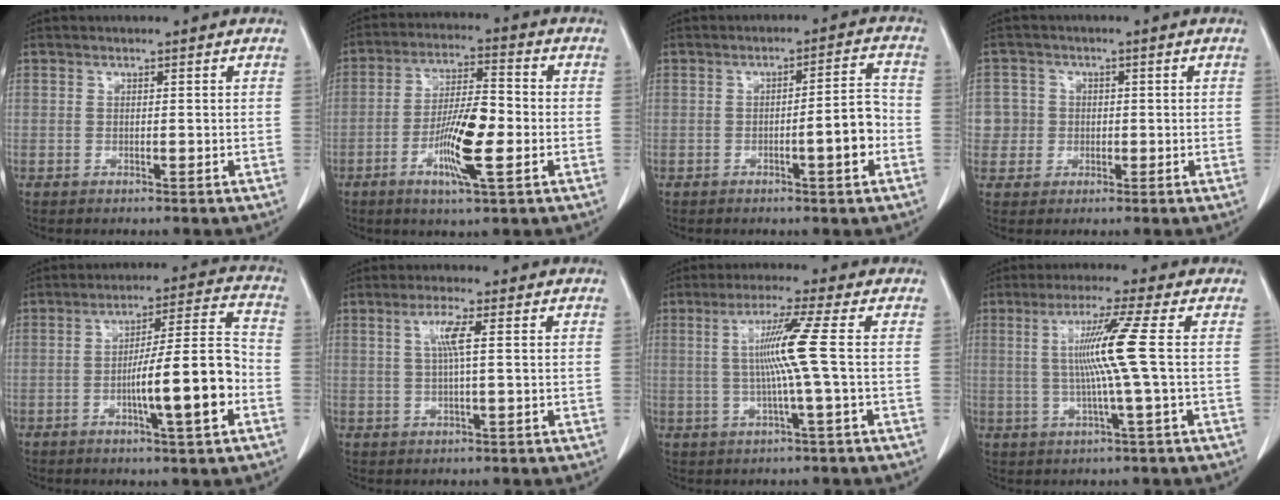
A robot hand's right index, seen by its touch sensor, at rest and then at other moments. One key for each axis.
{"total": 10.6, "fx": -3.2, "fy": 1.5, "fz": 9.9, "tx": -0.185, "ty": -0.004, "tz": -0.060}
{"total": 6.0, "fx": -2.1, "fy": 0.4, "fz": 5.6, "tx": -0.076, "ty": 0.012, "tz": -0.029}
{"total": 3.7, "fx": -0.3, "fy": 3.6, "fz": -0.1, "tx": 0.015, "ty": 0.012, "tz": -0.006}
{"total": 12.3, "fx": -4.0, "fy": 0.4, "fz": 11.6, "tx": -0.183, "ty": 0.011, "tz": -0.062}
{"total": 3.7, "fx": 0.9, "fy": -0.1, "fz": 3.6, "tx": -0.072, "ty": 0.006, "tz": 0.018}
{"total": 7.4, "fx": 0.4, "fy": -2.0, "fz": 7.1, "tx": -0.136, "ty": 0.004, "tz": 0.012}
{"total": 8.2, "fx": 0.7, "fy": -2.2, "fz": 7.8, "tx": -0.148, "ty": 0.002, "tz": 0.020}